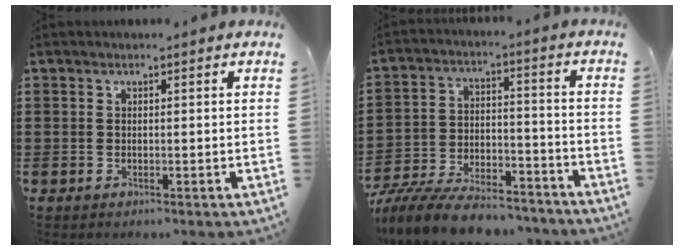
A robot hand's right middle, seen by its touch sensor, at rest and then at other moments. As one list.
[{"total": 9.4, "force": [-8.8, 1.8, 2.8], "torque": [-0.053, 0.020, -0.171]}]